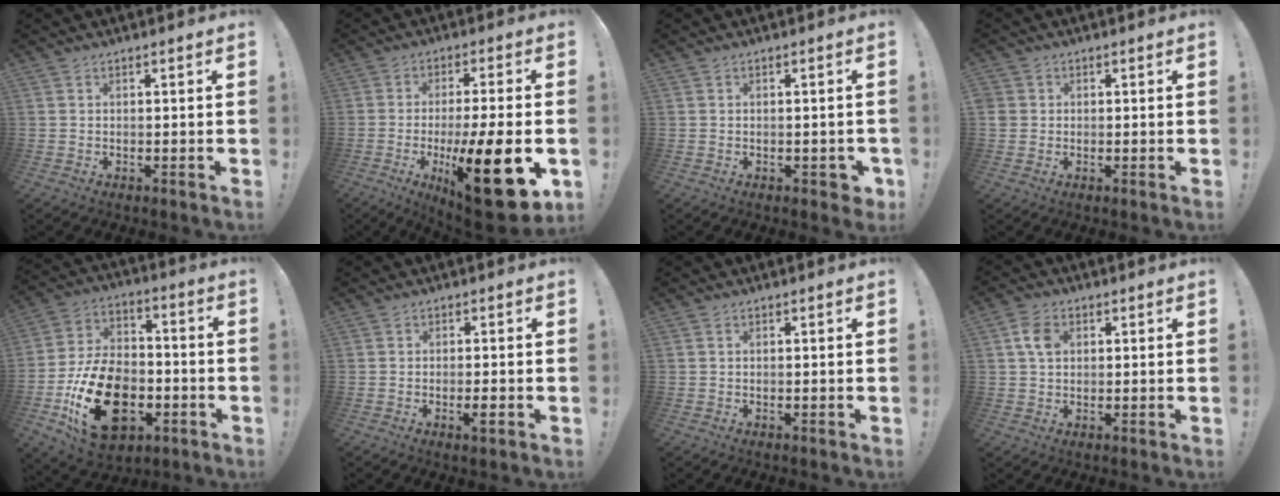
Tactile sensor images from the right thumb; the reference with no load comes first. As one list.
[{"total": 21.4, "force": [-6.5, 4.5, 19.9], "torque": [-0.308, 0.018, -0.092]}, {"total": 3.0, "force": [-1.0, 1.9, 2.1], "torque": [-0.017, 0.006, -0.015]}, {"total": 2.5, "force": [0.4, 2.4, 0.7], "torque": [-0.015, 0.003, 0.009]}, {"total": 24.9, "force": [-8.5, 16.3, 16.8], "torque": [-0.296, 0.055, -0.123]}, {"total": 2.8, "force": [-1.1, -0.1, 2.6], "torque": [-0.046, -0.003, -0.017]}, {"total": 0.0}, {"total": 5.9, "force": [1.5, 4.4, 3.7], "torque": [-0.061, 0.009, 0.031]}]